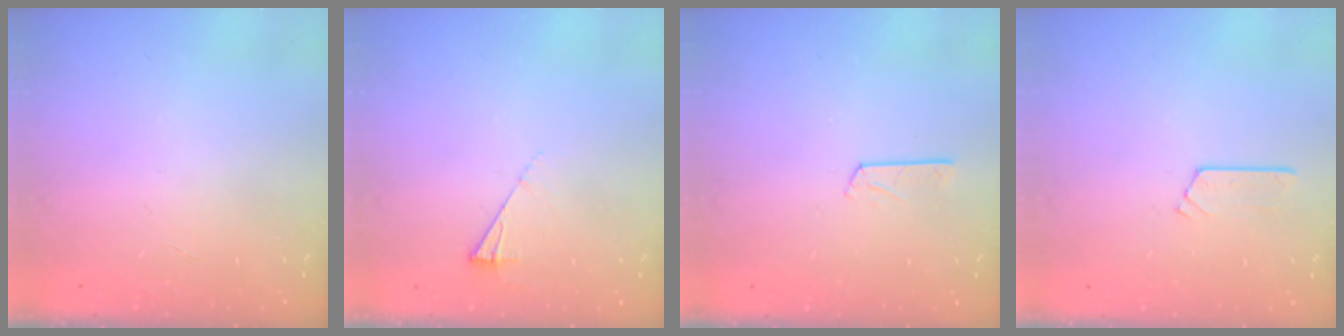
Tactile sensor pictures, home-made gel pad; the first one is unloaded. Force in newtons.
{"total": 4.8, "press": 4.8, "slide": 0.7}
{"total": 3.6, "press": 3.5, "slide": 0.4}
{"total": 2.8, "press": 2.8, "slide": 0.3}